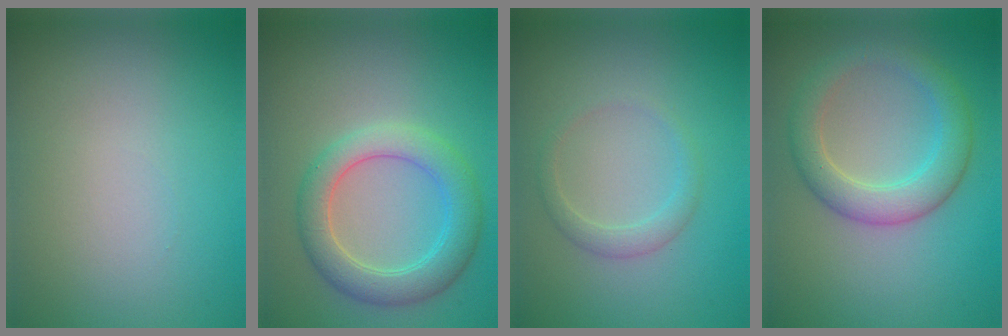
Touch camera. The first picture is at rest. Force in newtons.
{"total": 4.9, "press": 4.9, "slide": 0.2}
{"total": 1.6, "press": 1.6, "slide": 0.1}
{"total": 4.3, "press": 4.3, "slide": 0.2}